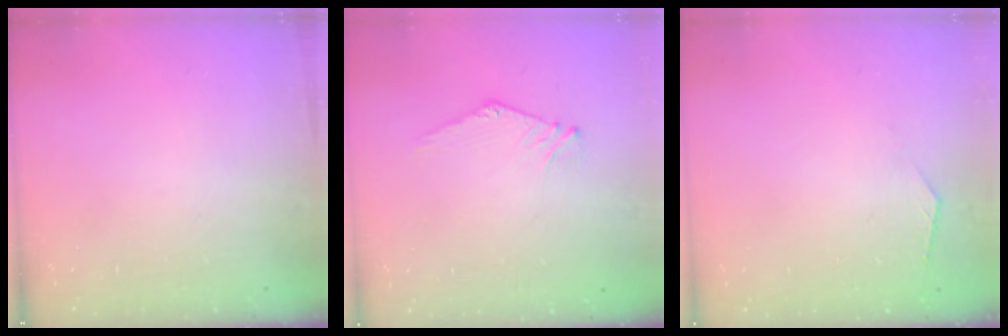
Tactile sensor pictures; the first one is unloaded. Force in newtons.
{"total": 0.0}
{"total": 1.1, "press": 1.1, "slide": 0.3}